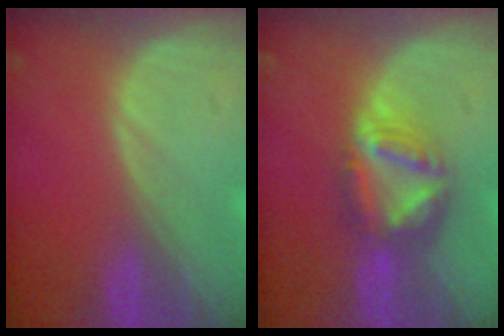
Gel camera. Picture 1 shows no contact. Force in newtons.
{"total": 7.7, "press": 6.6, "slide": 4.0}